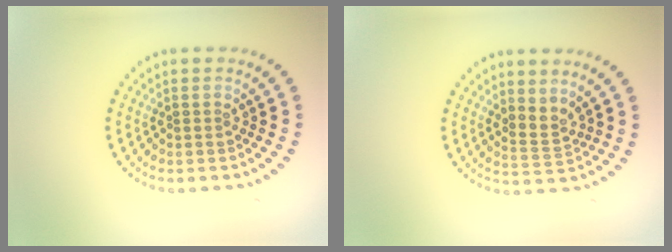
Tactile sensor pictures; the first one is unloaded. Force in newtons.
{"total": 2.1, "press": 1.4, "slide": 1.6}